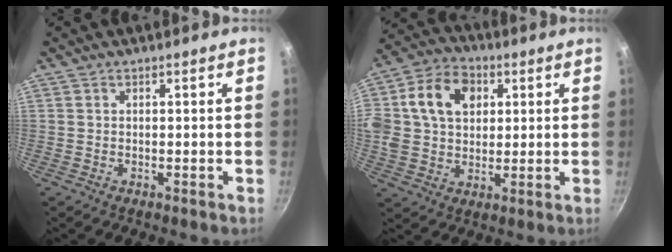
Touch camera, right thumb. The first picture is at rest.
{"total": 17.9, "force": [4.7, 13.4, 10.8], "torque": [-0.204, 0.021, 0.070]}